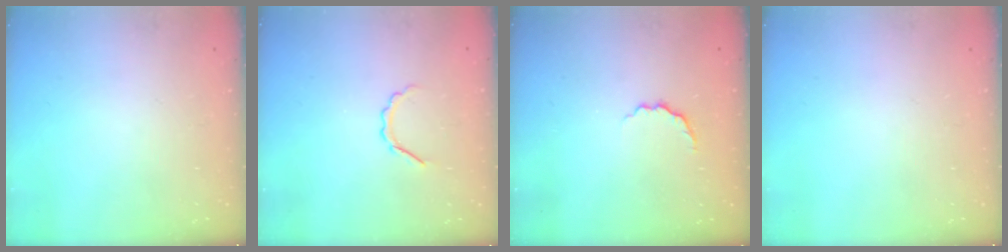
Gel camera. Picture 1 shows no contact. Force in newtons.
{"total": 3.6, "press": 3.5, "slide": 0.7}
{"total": 3.4, "press": 3.3, "slide": 0.8}
{"total": 0.0}